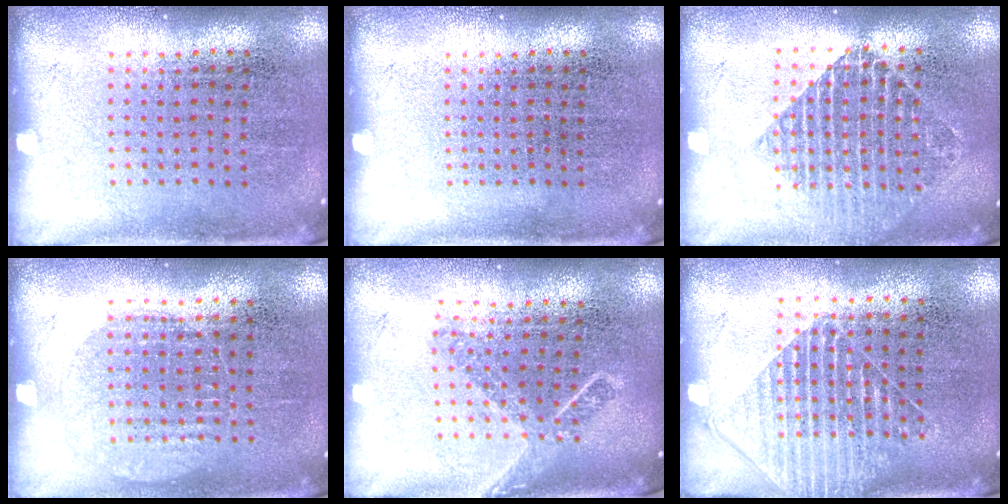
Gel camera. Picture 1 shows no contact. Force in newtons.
{"total": 0.0}
{"total": 1.7, "press": 1.4, "slide": 0.8}
{"total": 0.9, "press": 0.8, "slide": 0.3}
{"total": 1.7, "press": 1.3, "slide": 1.1}
{"total": 1.4, "press": 1.2, "slide": 0.8}